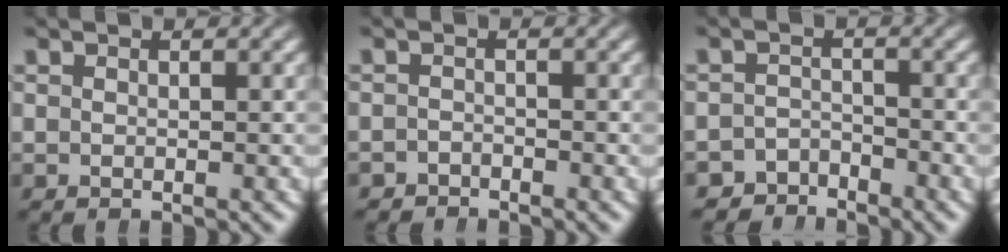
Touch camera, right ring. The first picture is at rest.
{"total": 1.8, "force": [-1.7, 0.4, -0.7], "torque": [0.005, -0.016, -0.024]}
{"total": 4.0, "force": [-3.5, 2.0, 0.0], "torque": [-0.007, -0.016, -0.061]}